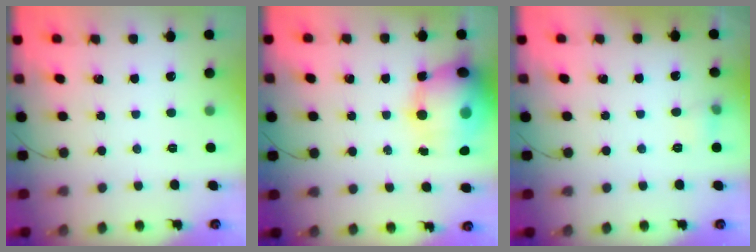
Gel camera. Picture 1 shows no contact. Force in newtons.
{"total": 19.5, "press": 18.6, "slide": 5.9}
{"total": 5.6, "press": 5.4, "slide": 1.7}